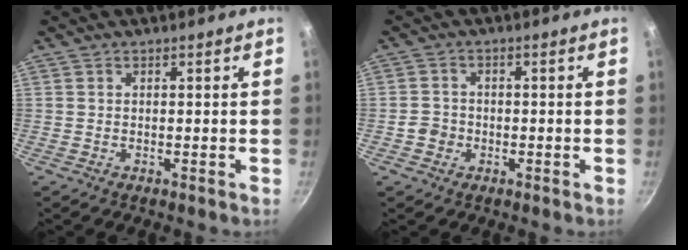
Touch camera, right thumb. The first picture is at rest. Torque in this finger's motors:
{"motor_torque": [0.19, 0.04, -0.28, -0.17, 0.01]}